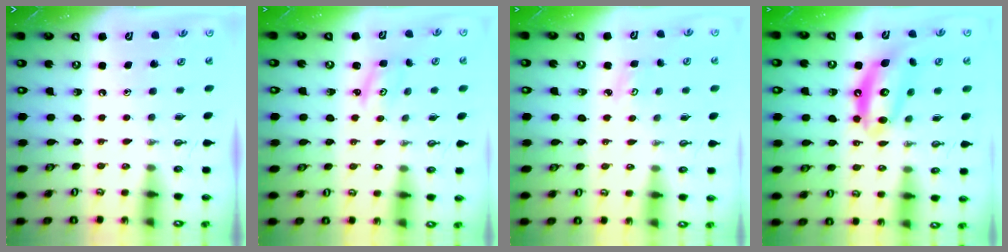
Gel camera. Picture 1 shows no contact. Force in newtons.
{"total": 1.6, "press": 1.5, "slide": 0.1}
{"total": 2.8, "press": 2.8, "slide": 0.4}
{"total": 13.6, "press": 13.5, "slide": 1.5}